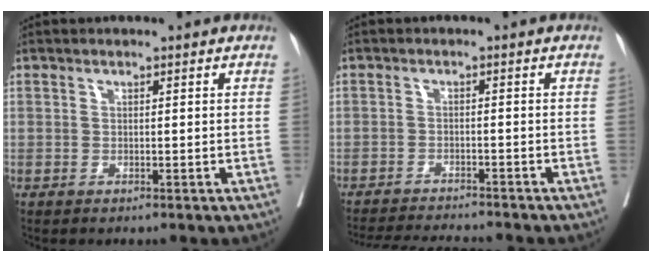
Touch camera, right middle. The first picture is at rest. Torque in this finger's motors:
{"motor_torque": [0.10, -0.17, 0.06, 0.03]}